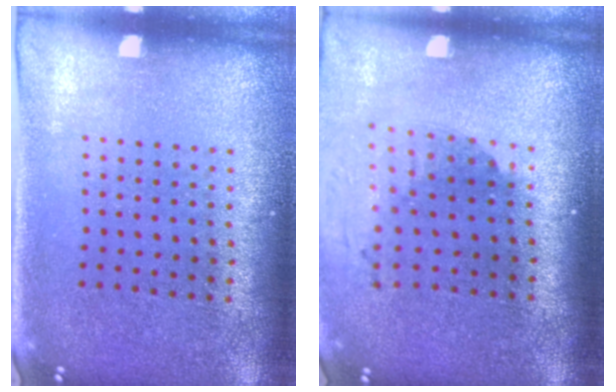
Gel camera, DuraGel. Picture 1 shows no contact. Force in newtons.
{"total": 2.0, "press": 1.5, "slide": 1.4}